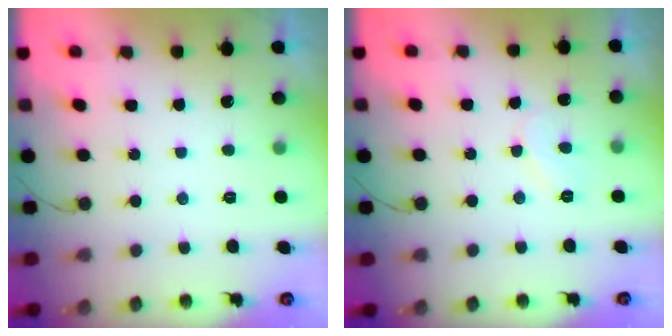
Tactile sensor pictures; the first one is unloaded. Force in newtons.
{"total": 4.8, "press": 4.8, "slide": 0.5}